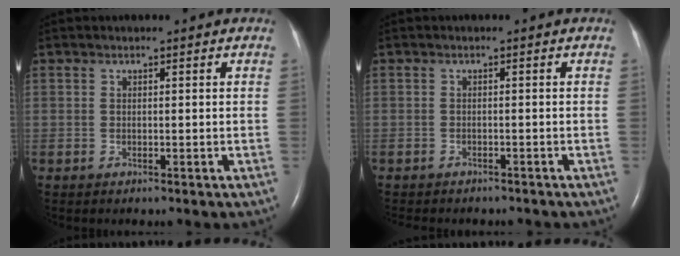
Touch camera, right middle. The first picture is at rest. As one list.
[{"total": 6.7, "force": [-5.9, 2.2, 2.4], "torque": [-0.028, 0.001, -0.070]}]